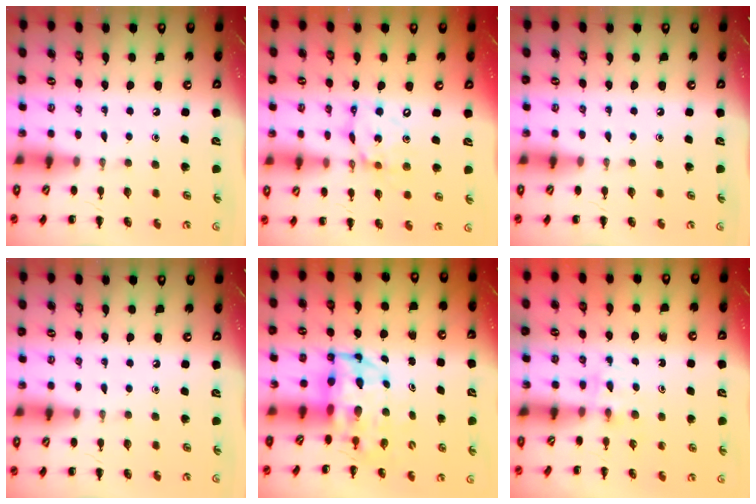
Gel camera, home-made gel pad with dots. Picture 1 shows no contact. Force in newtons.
{"total": 12.0, "press": 11.6, "slide": 3.0}
{"total": 0.0}
{"total": 0.0}
{"total": 5.5, "press": 5.3, "slide": 1.6}
{"total": 3.2, "press": 2.9, "slide": 1.4}